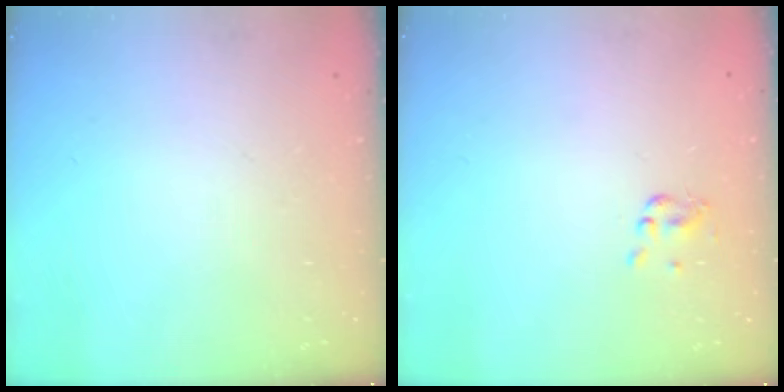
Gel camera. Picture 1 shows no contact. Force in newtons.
{"total": 1.8, "press": 1.7, "slide": 0.7}